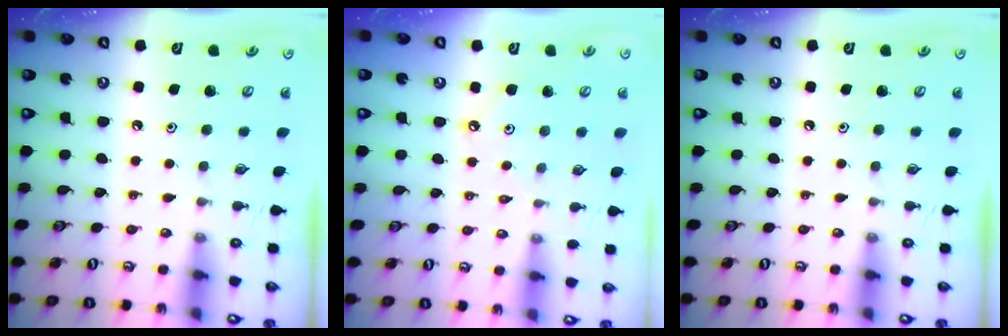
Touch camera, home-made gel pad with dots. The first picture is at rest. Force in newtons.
{"total": 3.0, "press": 3.0, "slide": 0.3}
{"total": 0.0}